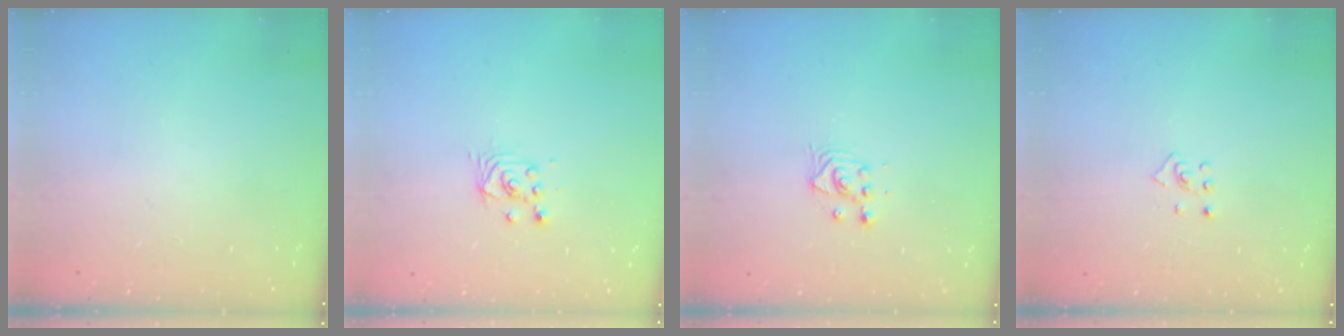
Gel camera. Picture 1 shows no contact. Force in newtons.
{"total": 2.6, "press": 2.6, "slide": 0.1}
{"total": 3.4, "press": 3.4, "slide": 0.4}
{"total": 2.5, "press": 2.4, "slide": 0.8}